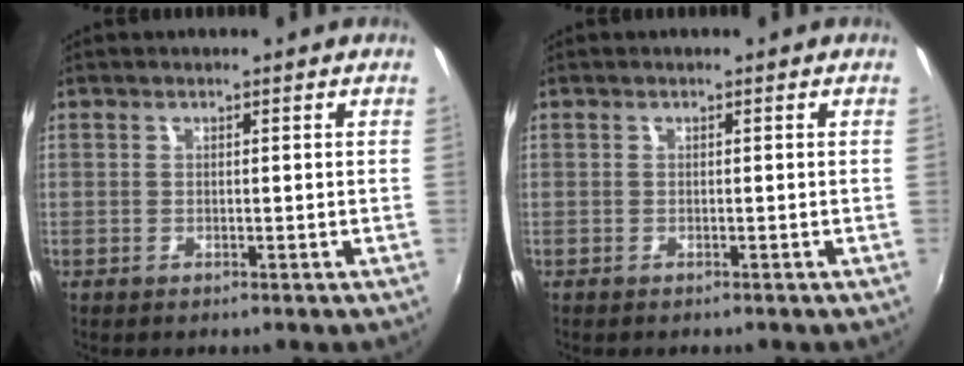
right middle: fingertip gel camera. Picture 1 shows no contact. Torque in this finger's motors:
{"motor_torque": [0.97, -1.17, 0.13, 0.08]}